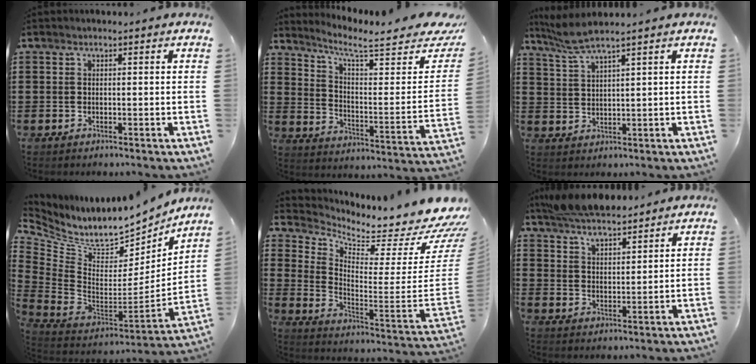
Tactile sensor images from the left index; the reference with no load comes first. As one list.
[{"total": 7.2, "force": [5.9, 1.1, 3.9], "torque": [-0.089, -0.046, 0.093]}, {"total": 4.5, "force": [3.6, 0.0, 2.8], "torque": [-0.063, -0.007, 0.064]}, {"total": 8.9, "force": [7.9, 2.3, 3.4], "torque": [-0.104, -0.078, 0.135]}, {"total": 5.9, "force": [5.3, 0.9, 2.4], "torque": [-0.056, -0.073, 0.079]}, {"total": 7.1, "force": [6.6, 1.8, 2.0], "torque": [-0.062, -0.010, 0.125]}]